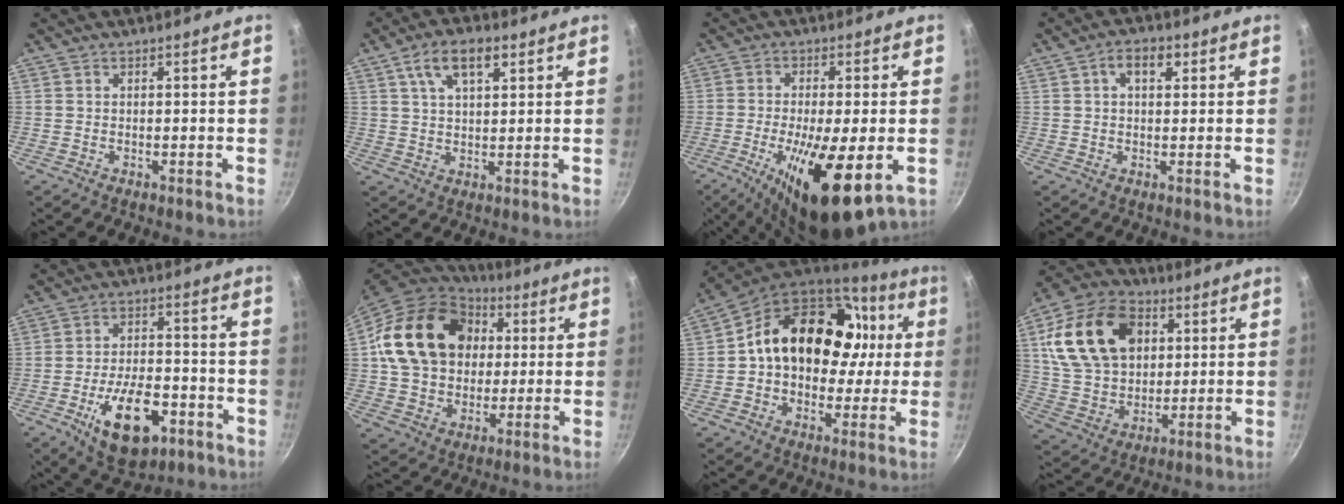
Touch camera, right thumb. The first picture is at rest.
{"total": 8.2, "force": [3.8, 3.9, 6.1], "torque": [-0.094, -0.001, 0.066]}
{"total": 16.2, "force": [-4.6, 4.8, 14.8], "torque": [-0.254, -0.006, -0.071]}
{"total": 4.6, "force": [1.6, 2.8, 3.3], "torque": [-0.039, 0.005, 0.020]}
{"total": 14.9, "force": [-6.2, 7.7, 11.2], "torque": [-0.164, 0.025, -0.093]}
{"total": 22.0, "force": [4.1, 17.2, 13.2], "torque": [-0.208, 0.023, 0.069]}
{"total": 23.4, "force": [3.6, 17.0, 15.6], "torque": [-0.217, 0.041, 0.057]}
{"total": 21.2, "force": [6.1, 15.0, 13.7], "torque": [-0.227, 0.000, 0.108]}